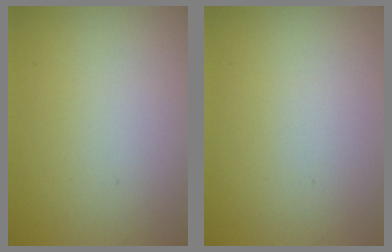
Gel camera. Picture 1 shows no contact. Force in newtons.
{"total": 0.0}